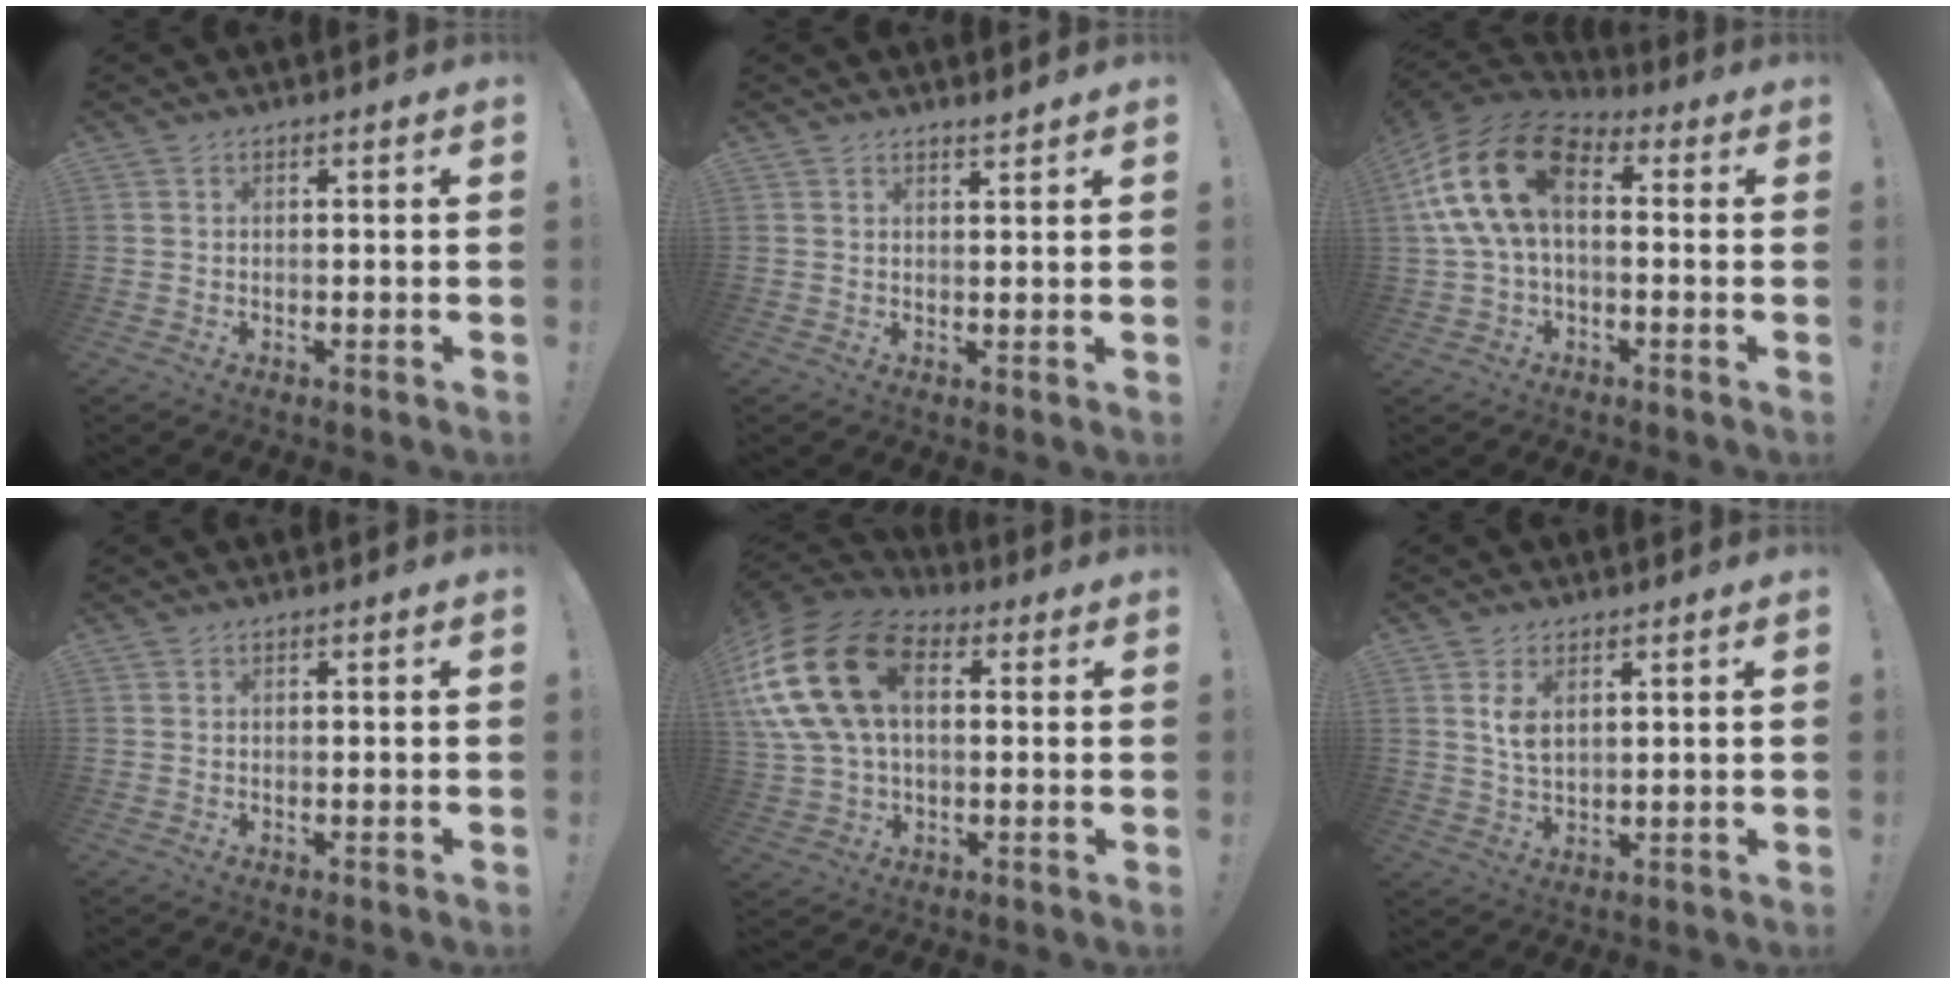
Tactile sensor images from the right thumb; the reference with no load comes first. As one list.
[{"total": 1.7, "force": [1.6, 0.1, 0.7], "torque": [-0.007, -0.011, 0.027]}, {"total": 17.0, "force": [4.0, 9.6, 13.4], "torque": [-0.264, 0.005, 0.079]}, {"total": 0.0}, {"total": 23.1, "force": [5.6, 15.2, 16.4], "torque": [-0.323, -0.004, 0.103]}, {"total": 5.4, "force": [2.4, 2.8, 4.0], "torque": [-0.073, -0.012, 0.039]}]